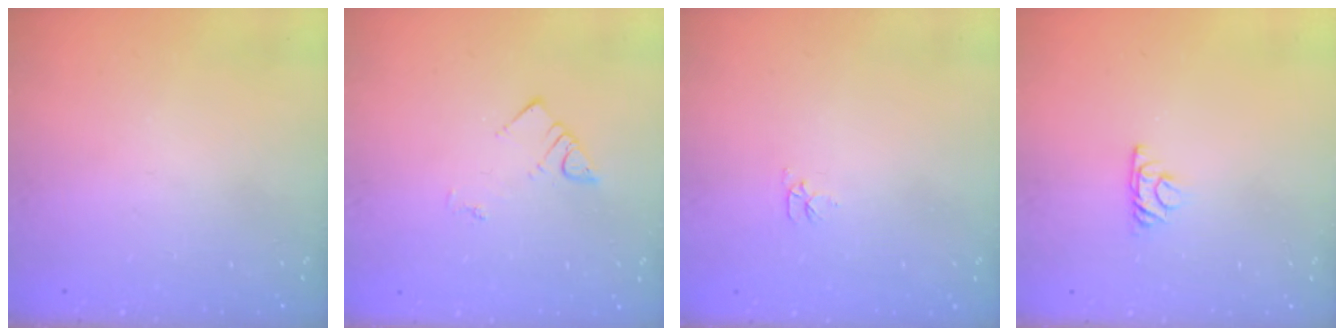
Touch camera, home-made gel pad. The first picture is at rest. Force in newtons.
{"total": 3.7, "press": 3.6, "slide": 0.6}
{"total": 3.1, "press": 3.1, "slide": 0.3}
{"total": 4.3, "press": 4.3, "slide": 0.7}